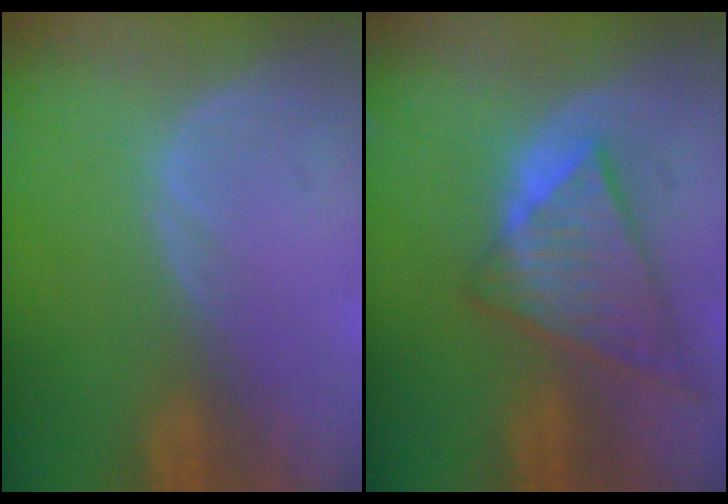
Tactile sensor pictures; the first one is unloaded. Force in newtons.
{"total": 9.0, "press": 7.8, "slide": 4.4}